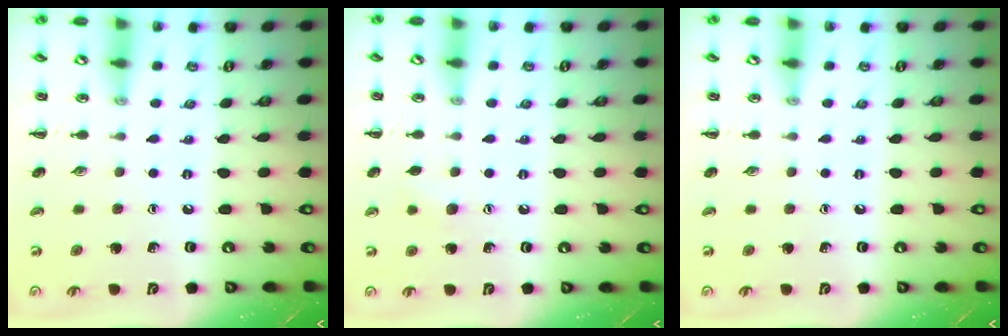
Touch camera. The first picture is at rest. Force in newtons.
{"total": 5.2, "press": 5.0, "slide": 1.2}
{"total": 0.0}